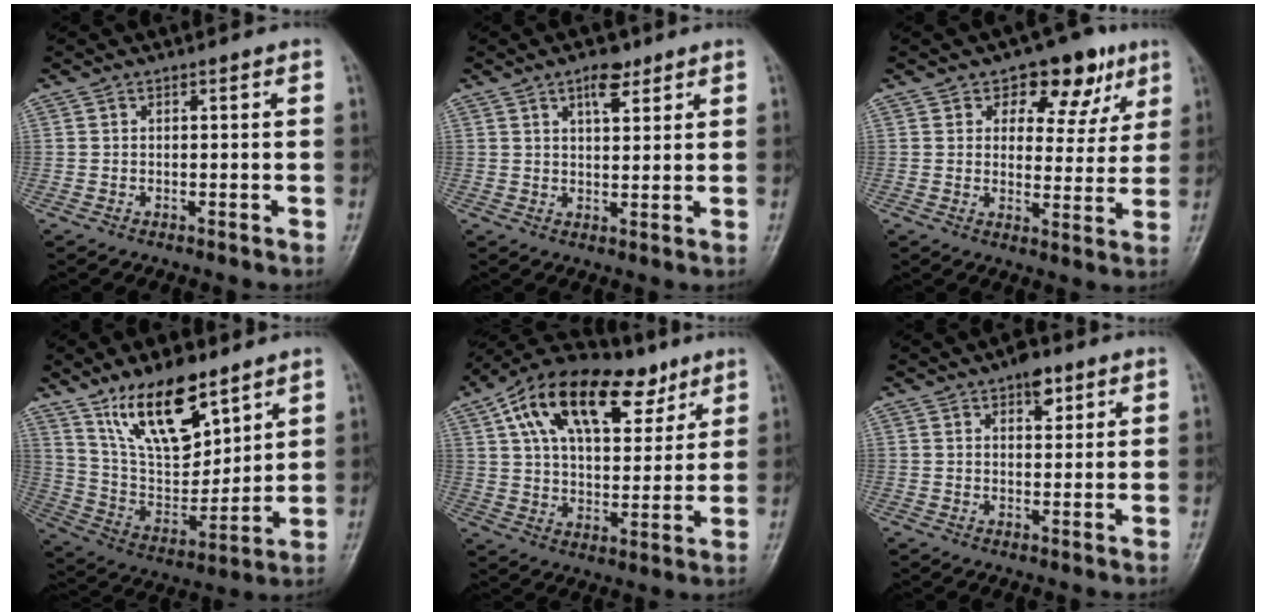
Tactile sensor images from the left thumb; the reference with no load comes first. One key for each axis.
{"total": 5.0, "fx": 3.1, "fy": 2.2, "fz": 3.2, "tx": -0.035, "ty": -0.017, "tz": 0.048}
{"total": 11.2, "fx": 6.0, "fy": 7.0, "fz": 6.3, "tx": -0.028, "ty": -0.020, "tz": 0.079}
{"total": 18.2, "fx": 11.7, "fy": 7.9, "fz": 11.5, "tx": -0.153, "ty": -0.064, "tz": 0.227}
{"total": 22.5, "fx": 11.7, "fy": 11.8, "fz": 15.2, "tx": -0.224, "ty": -0.003, "tz": 0.196}
{"total": 4.7, "fx": 2.8, "fy": 2.4, "fz": 2.9, "tx": -0.022, "ty": -0.012, "tz": 0.038}